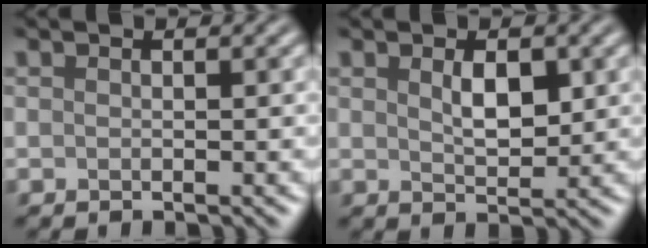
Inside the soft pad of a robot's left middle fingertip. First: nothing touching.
{"total": 2.4, "force": [0.8, 1.2, 2.0], "torque": [-0.036, -0.002, 0.017]}